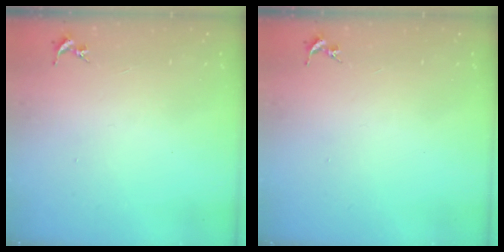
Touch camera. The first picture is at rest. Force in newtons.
{"total": 0.0}